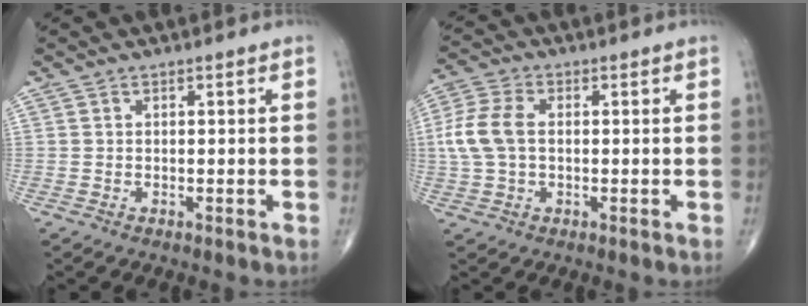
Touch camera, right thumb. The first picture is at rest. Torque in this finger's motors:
{"motor_torque": [-0.29, 0.53, 0.58, 0.09, 0.06]}